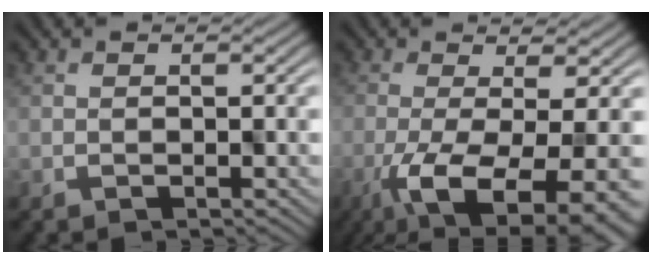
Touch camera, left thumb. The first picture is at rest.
{"total": 11.8, "force": [-5.2, 3.6, 10.0], "torque": [-0.169, -0.024, -0.071]}